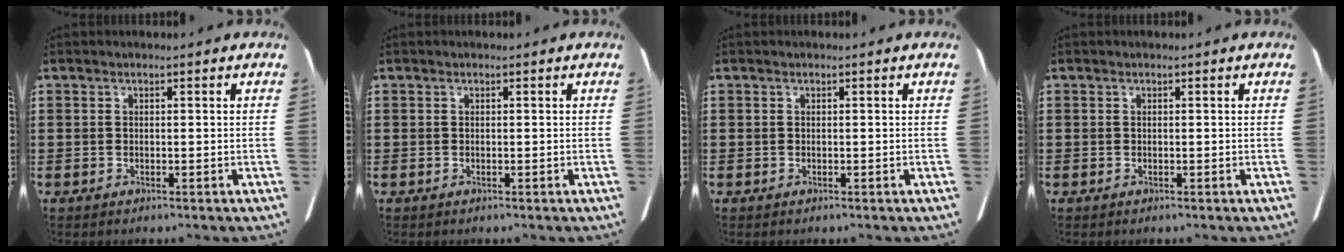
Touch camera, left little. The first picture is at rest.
{"total": 0.0}
{"total": 0.0}
{"total": 0.0}